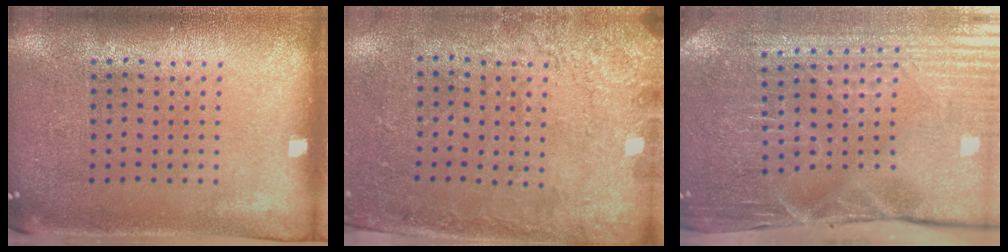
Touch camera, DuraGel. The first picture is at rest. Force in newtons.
{"total": 2.7, "press": 2.2, "slide": 1.5}
{"total": 4.2, "press": 4.1, "slide": 0.8}